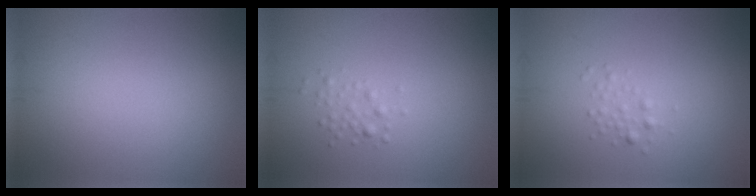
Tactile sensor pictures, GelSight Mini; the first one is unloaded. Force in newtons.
{"total": 1.2, "press": 1.2, "slide": 0.0}
{"total": 1.1, "press": 1.1, "slide": 0.0}